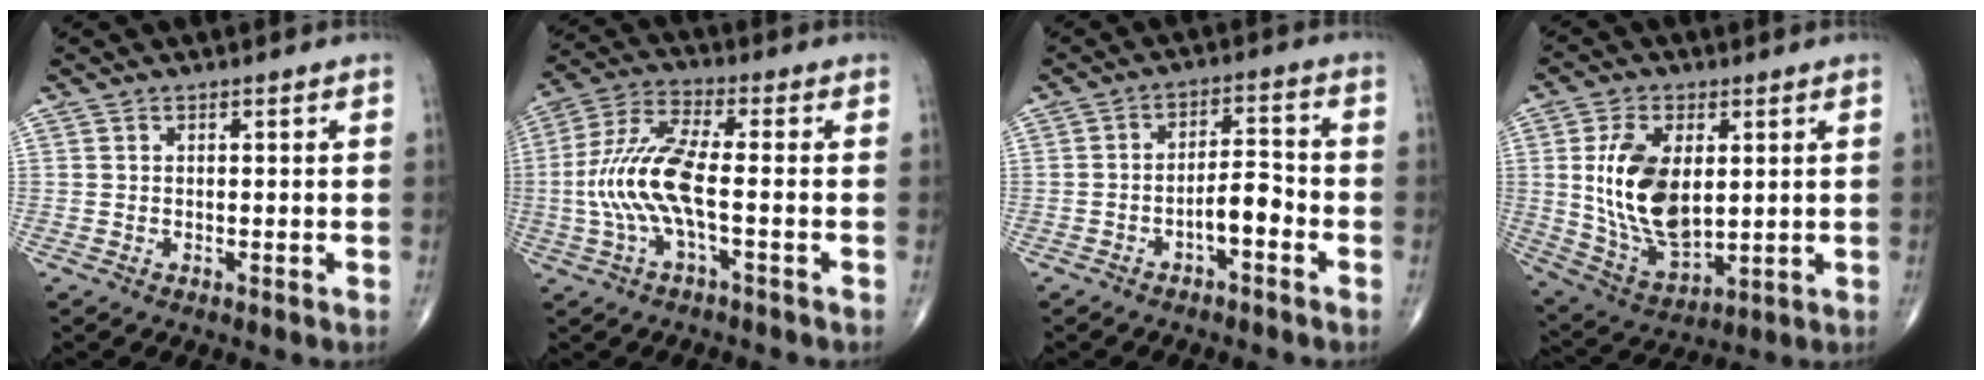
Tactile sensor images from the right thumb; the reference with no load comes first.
{"total": 11.7, "force": [-1.8, 3.3, 11.1], "torque": [-0.258, 0.032, -0.038]}
{"total": 5.6, "force": [-2.5, 2.2, 4.5], "torque": [-0.065, 0.033, -0.042]}
{"total": 15.5, "force": [2.2, 8.7, 12.6], "torque": [-0.222, -0.018, 0.053]}